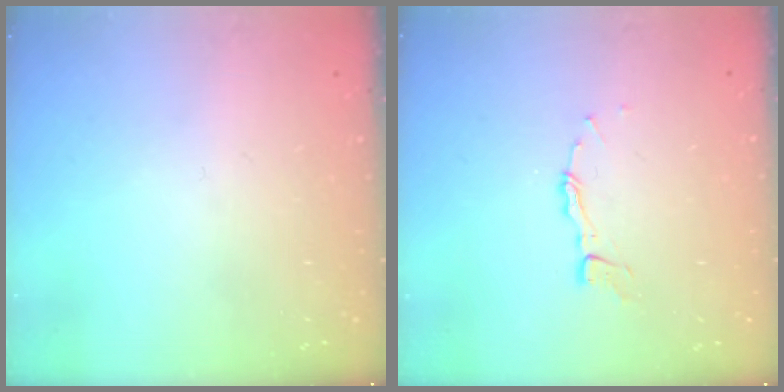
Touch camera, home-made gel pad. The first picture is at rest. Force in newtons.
{"total": 3.8, "press": 3.8, "slide": 0.4}